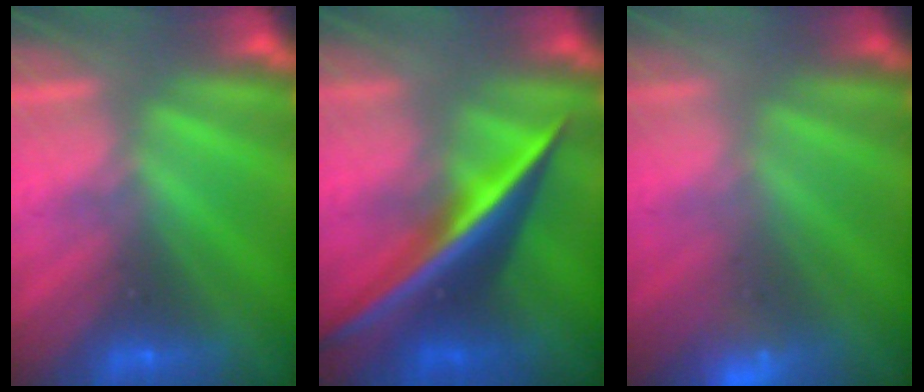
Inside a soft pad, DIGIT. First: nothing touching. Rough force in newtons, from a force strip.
{"total": 2.6}
{"total": 2.2}